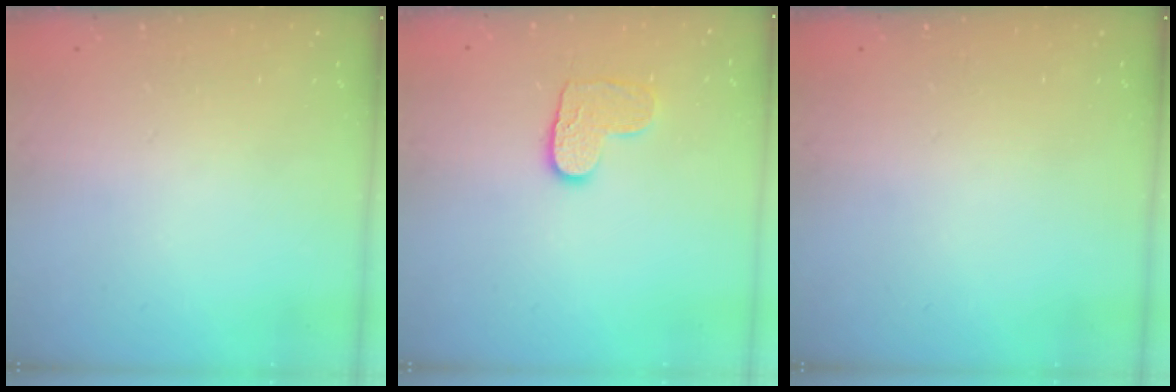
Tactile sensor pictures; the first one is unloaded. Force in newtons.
{"total": 8.2, "press": 8.2, "slide": 0.5}
{"total": 0.0}